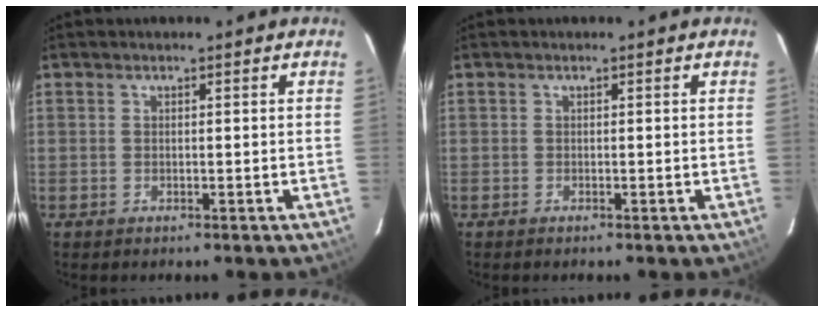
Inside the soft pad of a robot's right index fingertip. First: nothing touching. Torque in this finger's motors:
{"motor_torque": [-0.02, -0.02, 0.01, 0.00]}